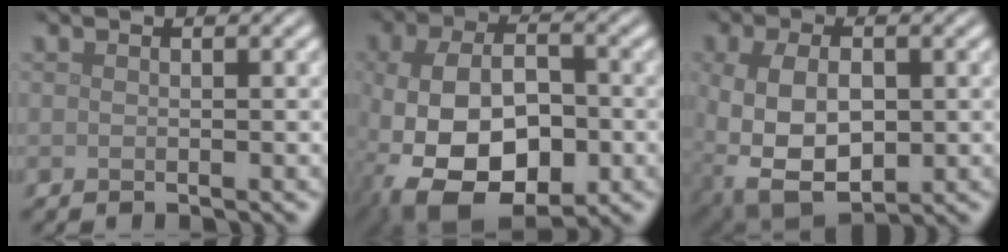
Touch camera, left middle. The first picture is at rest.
{"total": 11.5, "force": [-4.0, 6.7, 8.4], "torque": [-0.177, -0.028, -0.060]}
{"total": 9.1, "force": [-0.9, 5.7, 7.0], "torque": [-0.160, -0.028, 0.004]}